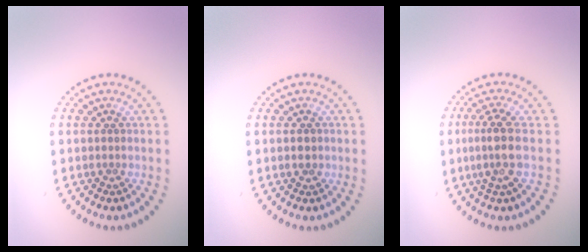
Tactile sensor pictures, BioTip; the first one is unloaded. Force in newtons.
{"total": 1.5, "press": 1.5, "slide": 0.1}
{"total": 2.9, "press": 2.3, "slide": 1.8}